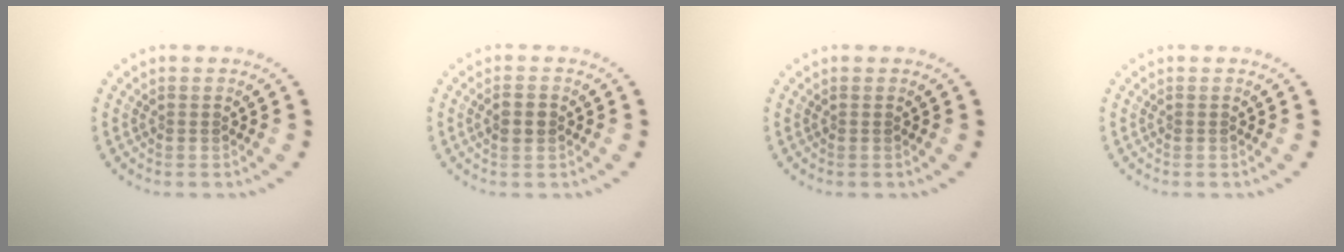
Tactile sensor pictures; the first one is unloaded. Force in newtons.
{"total": 1.5, "press": 1.5, "slide": 0.1}
{"total": 0.0}
{"total": 0.0}